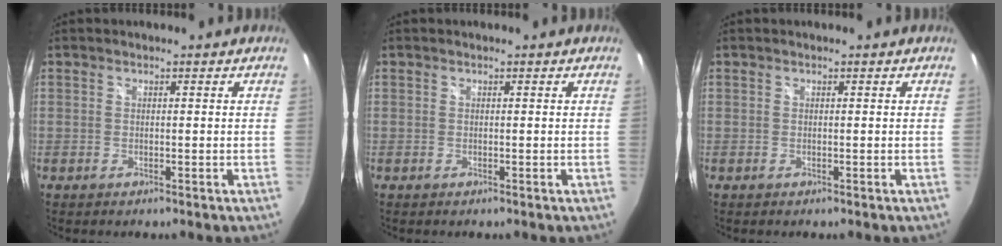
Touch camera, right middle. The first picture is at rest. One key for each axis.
{"total": 0.0}
{"total": 0.0}